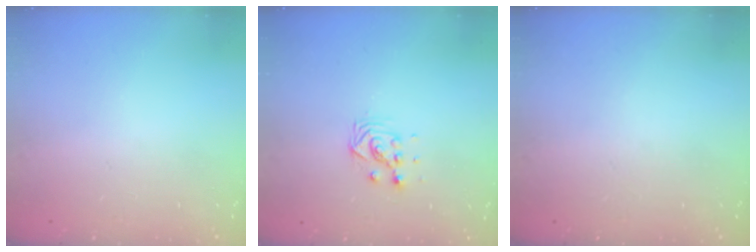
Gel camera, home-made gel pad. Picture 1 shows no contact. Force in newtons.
{"total": 3.7, "press": 3.7, "slide": 0.3}
{"total": 0.0}